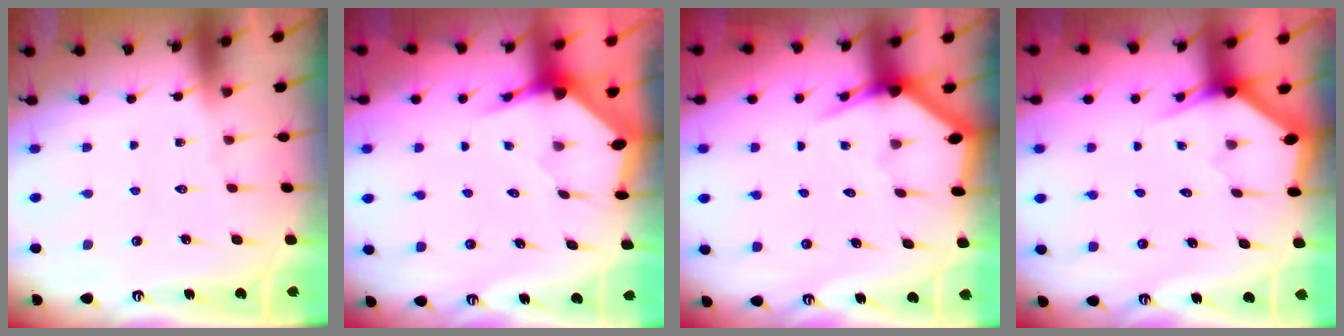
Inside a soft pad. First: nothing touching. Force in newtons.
{"total": 3.6, "press": 3.5, "slide": 0.5}
{"total": 3.7, "press": 3.6, "slide": 0.6}
{"total": 3.2, "press": 3.2, "slide": 0.1}